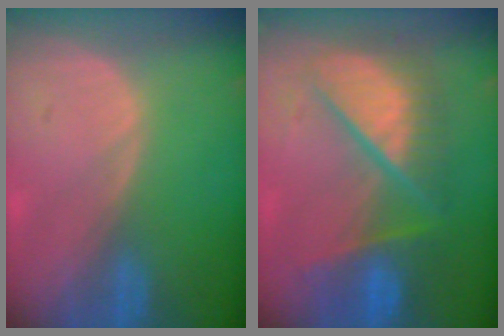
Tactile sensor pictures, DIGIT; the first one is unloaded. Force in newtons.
{"total": 9.9, "press": 9.9, "slide": 1.0}